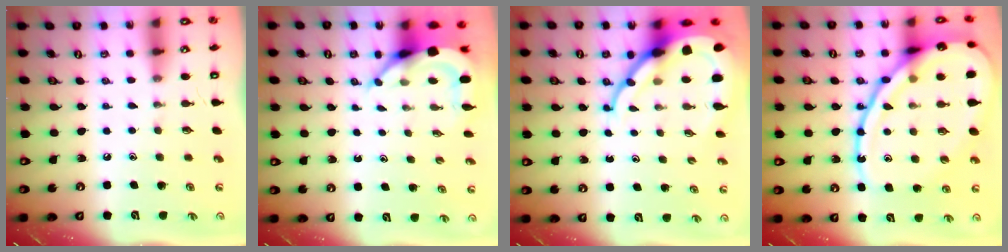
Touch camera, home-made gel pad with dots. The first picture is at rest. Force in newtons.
{"total": 6.6, "press": 6.6, "slide": 0.5}
{"total": 13.1, "press": 13.0, "slide": 1.3}
{"total": 21.7, "press": 21.6, "slide": 2.2}